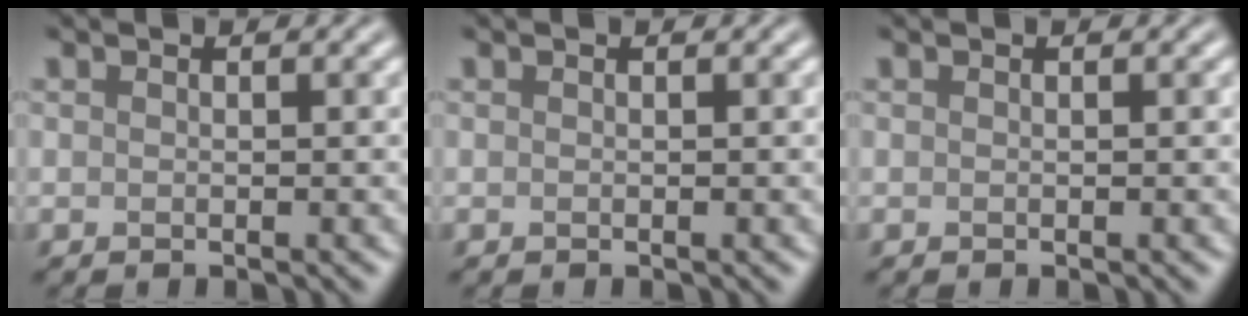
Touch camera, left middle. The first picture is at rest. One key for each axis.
{"total": 0.0}
{"total": 0.0}